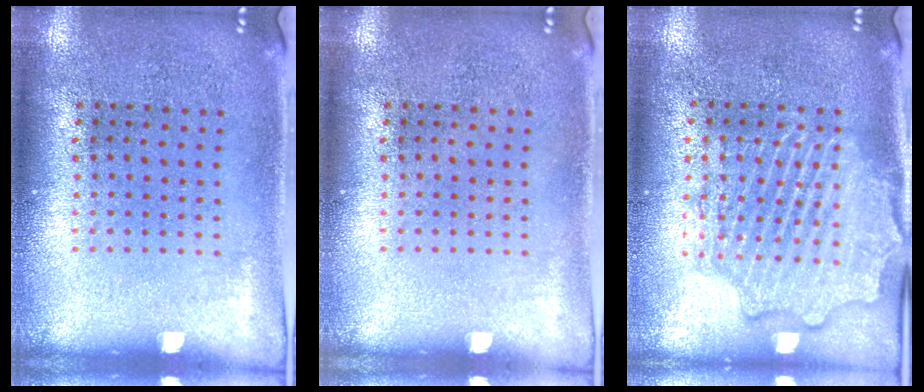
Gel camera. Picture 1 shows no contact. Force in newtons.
{"total": 0.0}
{"total": 2.3, "press": 2.3, "slide": 0.4}